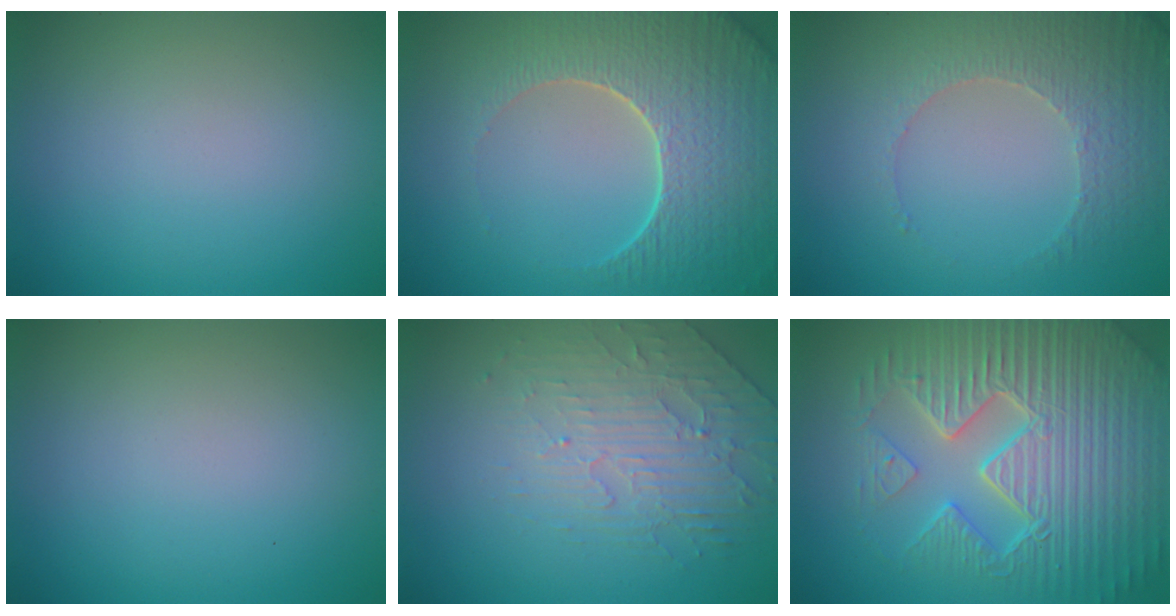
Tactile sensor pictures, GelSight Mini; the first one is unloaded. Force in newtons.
{"total": 7.3, "press": 5.8, "slide": 4.5}
{"total": 4.7, "press": 3.5, "slide": 3.1}
{"total": 0.0}
{"total": 2.8, "press": 2.3, "slide": 1.6}
{"total": 9.7, "press": 6.9, "slide": 6.8}